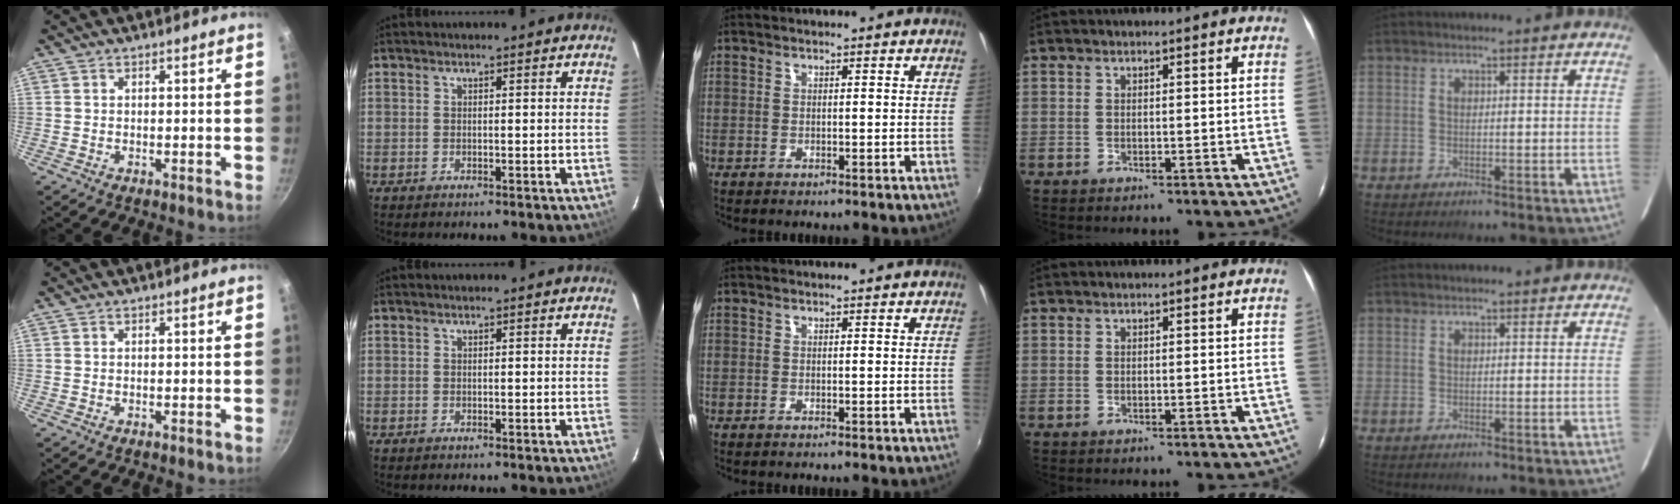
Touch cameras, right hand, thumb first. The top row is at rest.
{}